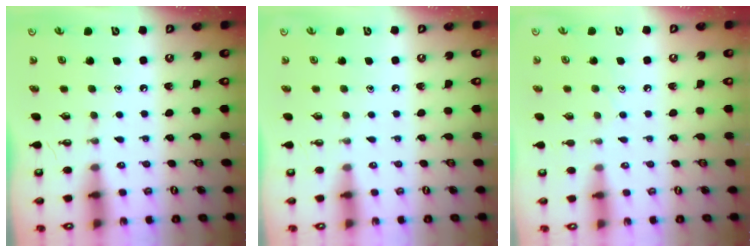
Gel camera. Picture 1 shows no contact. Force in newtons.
{"total": 0.0}
{"total": 5.9, "press": 5.9, "slide": 0.6}